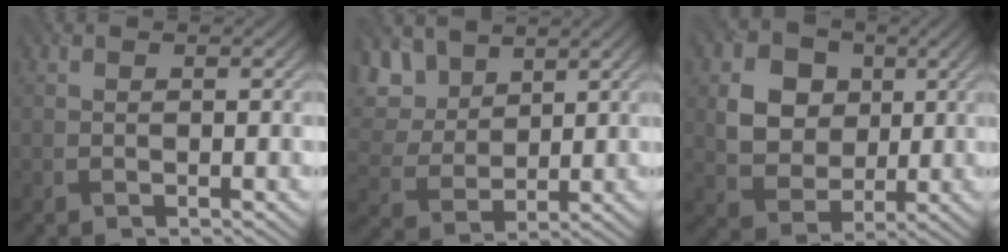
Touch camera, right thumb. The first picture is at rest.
{"total": 7.3, "force": [4.9, 4.2, 3.5], "torque": [-0.106, 0.009, 0.088]}
{"total": 7.7, "force": [1.8, 6.4, 3.8], "torque": [-0.096, -0.001, 0.023]}